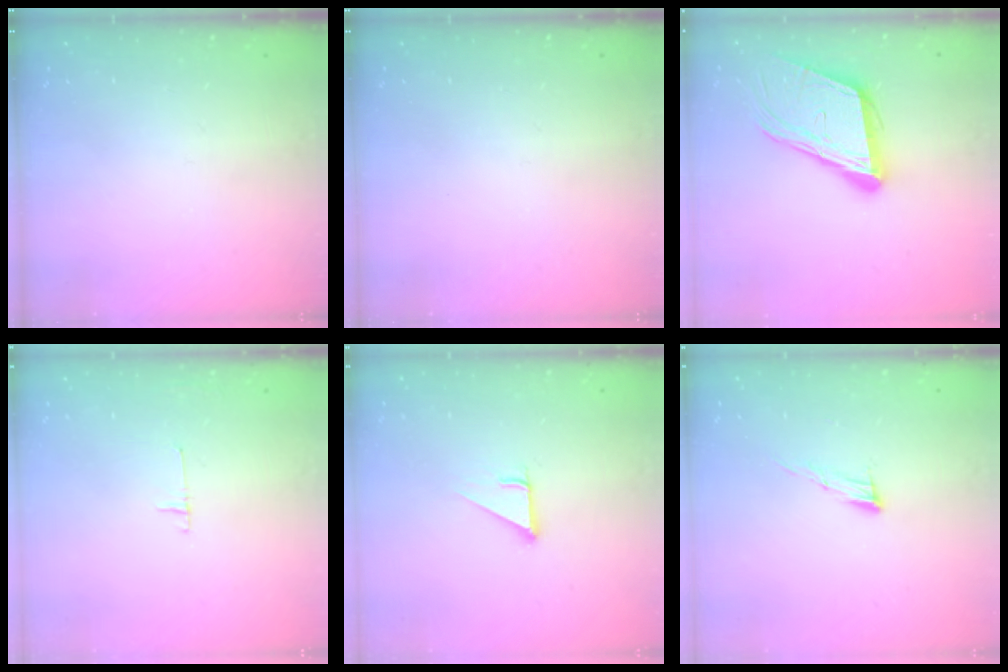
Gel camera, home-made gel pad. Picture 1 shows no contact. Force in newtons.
{"total": 0.0}
{"total": 16.0, "press": 15.6, "slide": 3.7}
{"total": 4.5, "press": 4.5, "slide": 0.4}
{"total": 2.7, "press": 2.7, "slide": 0.0}
{"total": 8.1, "press": 7.9, "slide": 1.6}